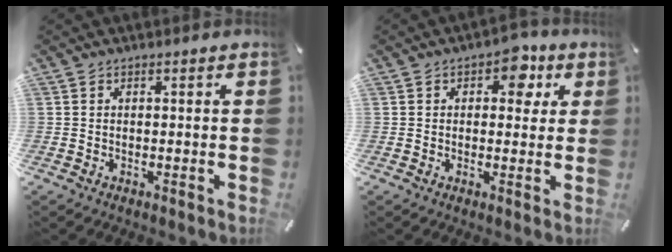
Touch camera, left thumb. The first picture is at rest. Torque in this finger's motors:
{"motor_torque": [0.74, 0.74, 0.48, -0.52, 0.12]}